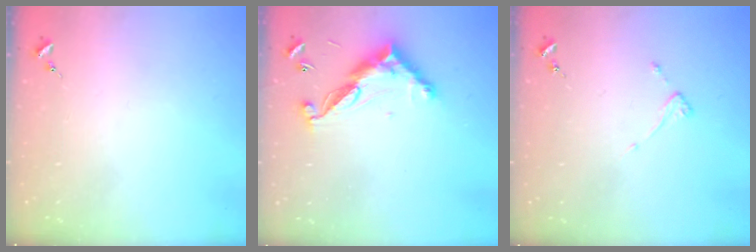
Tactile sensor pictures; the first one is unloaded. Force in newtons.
{"total": 12.8, "press": 12.8, "slide": 0.4}
{"total": 3.5, "press": 3.5, "slide": 0.3}